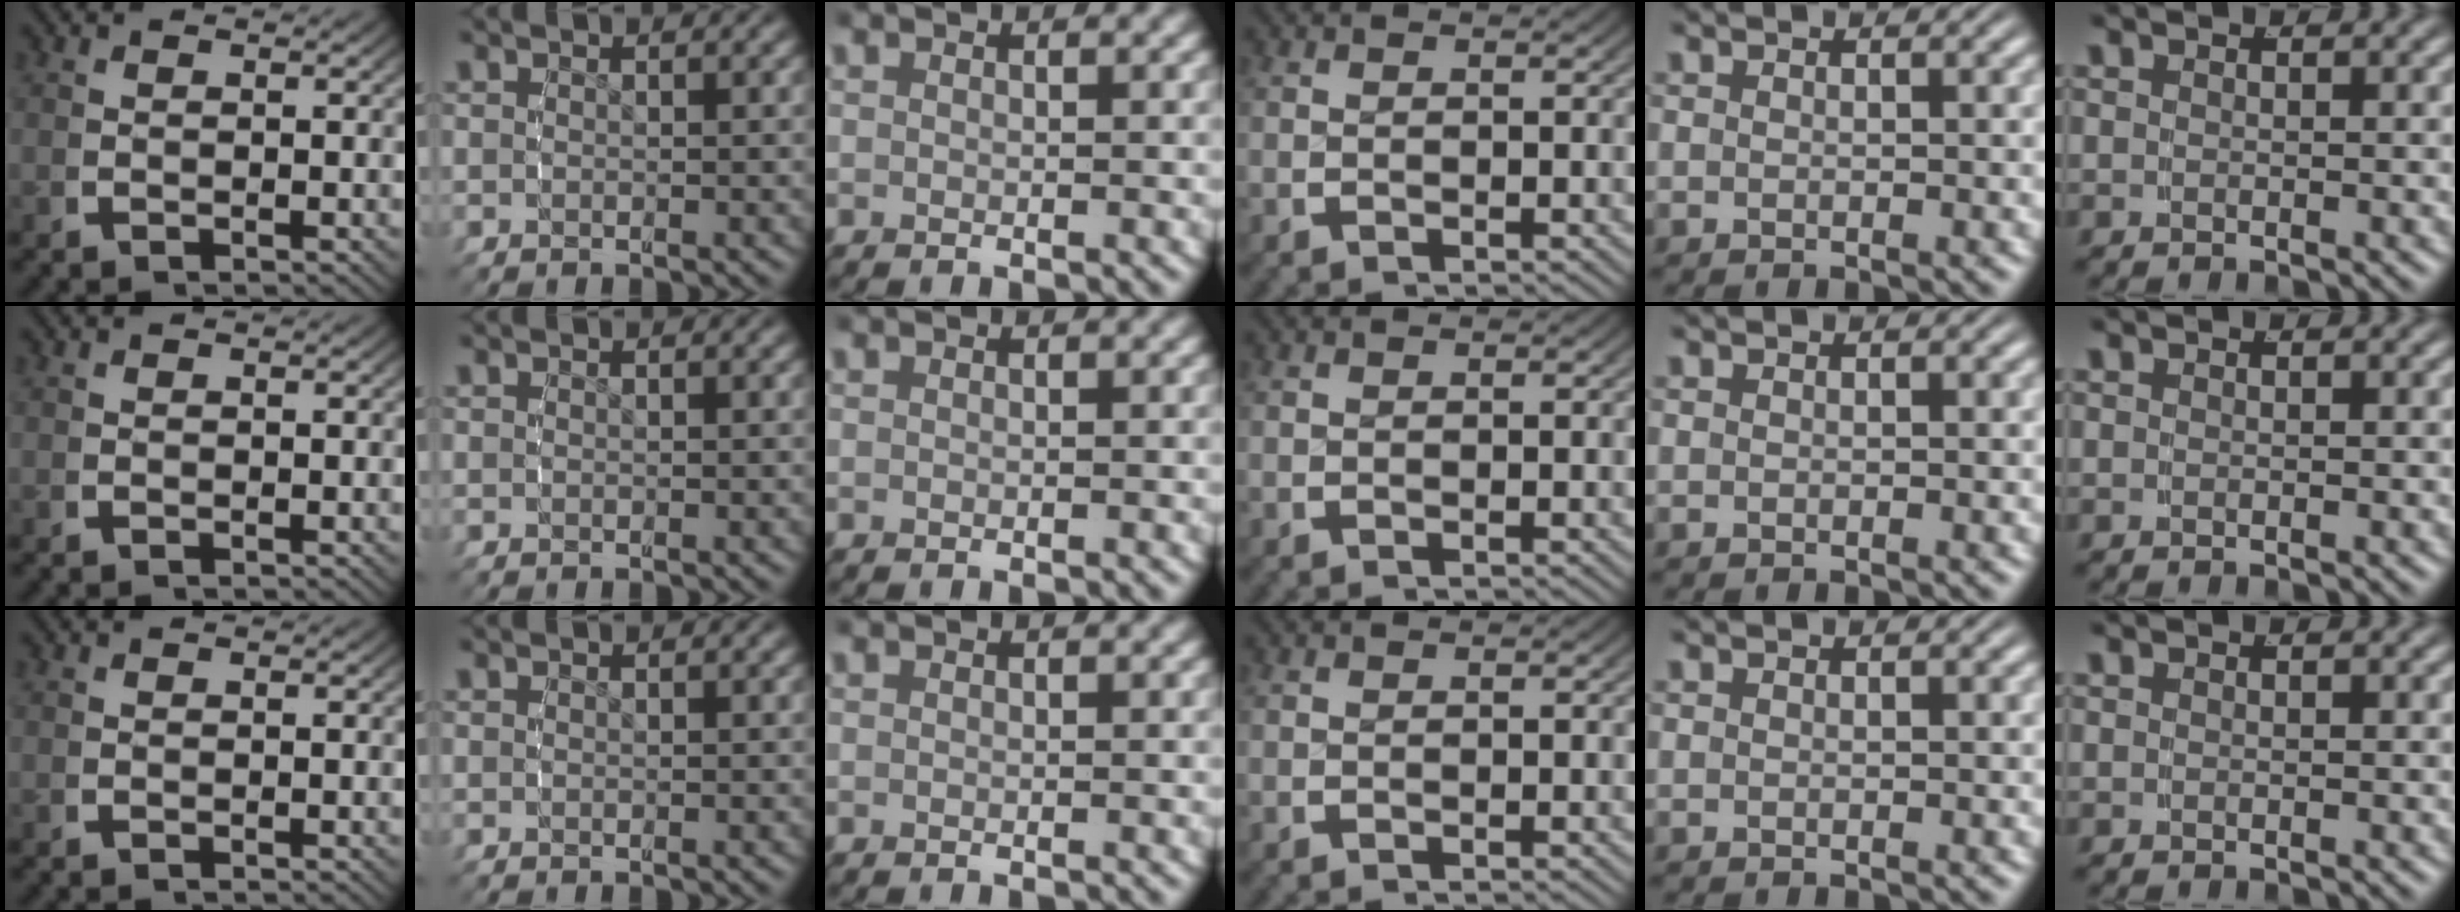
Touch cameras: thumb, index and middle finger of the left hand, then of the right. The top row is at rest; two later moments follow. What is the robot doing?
{"motion": "reach", "object": "shorts"}